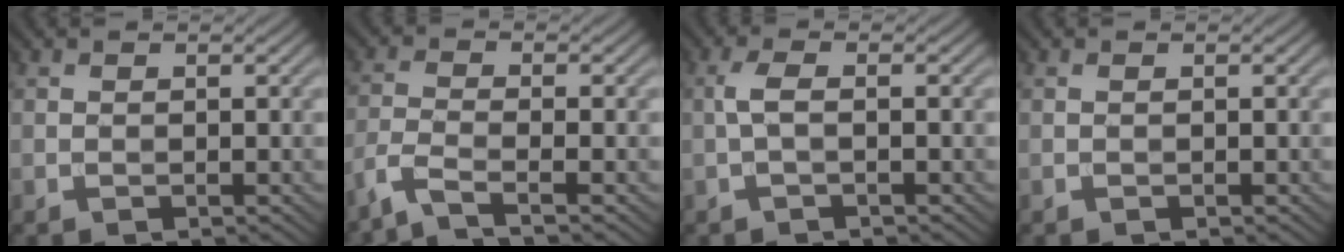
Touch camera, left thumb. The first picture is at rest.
{"total": 3.9, "force": [-2.8, 0.6, 2.7], "torque": [-0.054, -0.004, -0.078]}
{"total": 2.2, "force": [-0.3, 0.5, 2.2], "torque": [-0.048, 0.007, -0.011]}
{"total": 0.0}